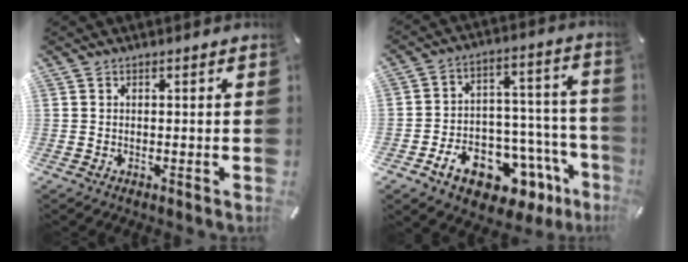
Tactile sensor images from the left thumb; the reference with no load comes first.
{"total": 16.1, "force": [-9.3, 9.3, 9.3], "torque": [-0.119, 0.057, -0.142]}